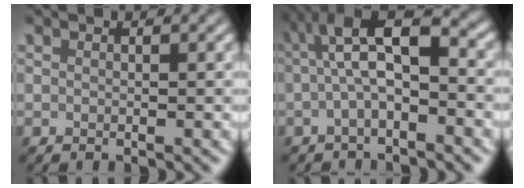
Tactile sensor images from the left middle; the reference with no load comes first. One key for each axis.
{"total": 5.4, "fx": -0.3, "fy": 1.8, "fz": 5.1, "tx": -0.094, "ty": 0.020, "tz": -0.015}